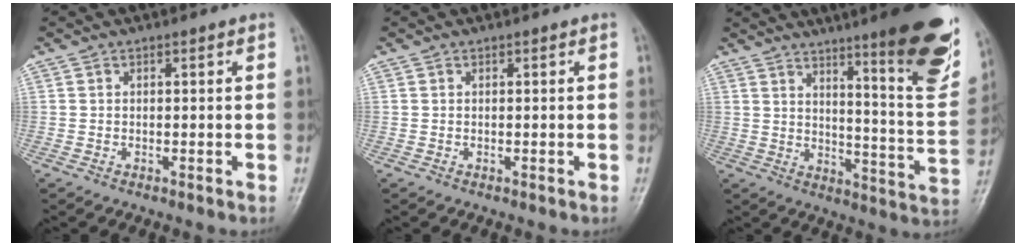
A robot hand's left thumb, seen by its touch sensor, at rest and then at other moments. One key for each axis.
{"total": 0.0}
{"total": 22.9, "fx": 13.7, "fy": 3.7, "fz": 18.0, "tx": -0.216, "ty": -0.073, "tz": 0.191}